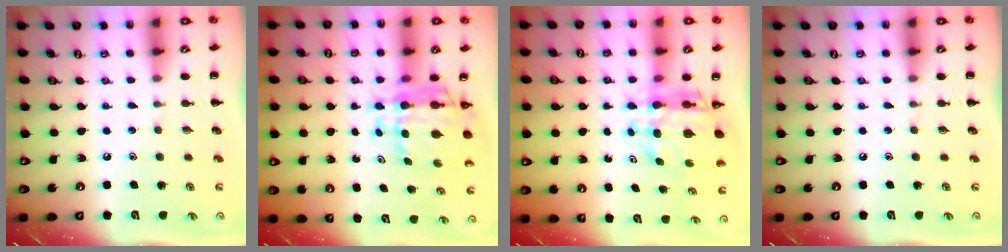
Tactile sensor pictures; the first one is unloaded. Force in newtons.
{"total": 8.8, "press": 8.3, "slide": 3.0}
{"total": 8.2, "press": 7.7, "slide": 2.8}
{"total": 0.0}